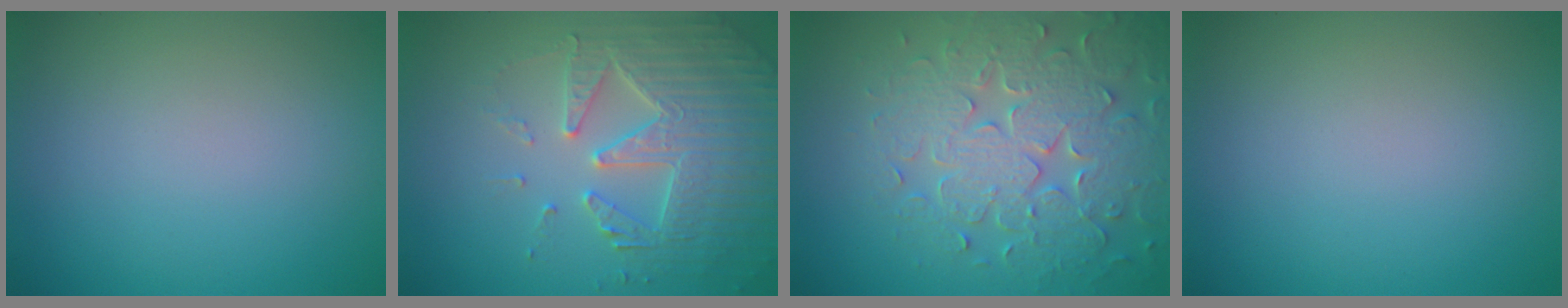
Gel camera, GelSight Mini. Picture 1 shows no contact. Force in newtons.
{"total": 4.8, "press": 4.7, "slide": 0.9}
{"total": 7.4, "press": 6.0, "slide": 4.3}
{"total": 0.0}